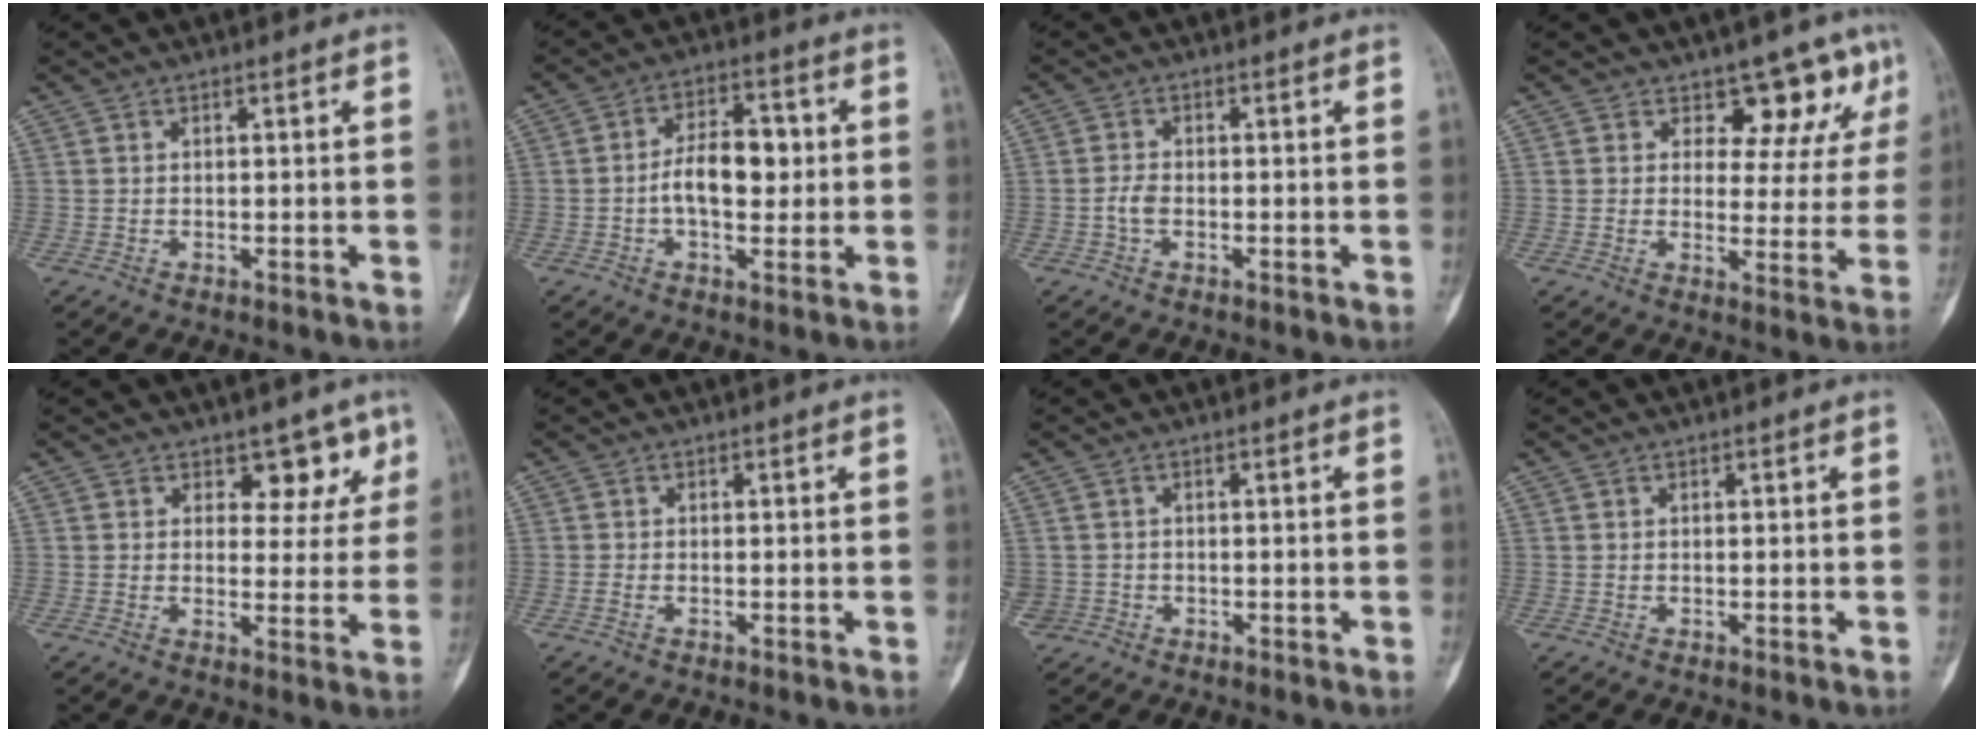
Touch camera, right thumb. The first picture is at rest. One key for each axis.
{"total": 9.2, "fx": -0.2, "fy": 5.1, "fz": 7.6, "tx": -0.106, "ty": 0.020, "tz": -0.009}
{"total": 2.1, "fx": -0.7, "fy": 1.2, "fz": 1.6, "tx": -0.034, "ty": 0.007, "tz": -0.018}
{"total": 8.8, "fx": 6.2, "fy": 5.3, "fz": 3.2, "tx": 0.003, "ty": -0.037, "tz": 0.065}
{"total": 5.8, "fx": 3.6, "fy": 3.9, "fz": 2.4, "tx": 0.015, "ty": -0.016, "tz": 0.044}
{"total": 0.8, "fx": -0.3, "fy": 0.5, "fz": 0.5, "tx": -0.017, "ty": -0.001, "tz": -0.007}
{"total": 2.7, "fx": -0.8, "fy": 2.5, "fz": 0.5, "tx": -0.006, "ty": 0.009, "tz": -0.015}
{"total": 0.0}